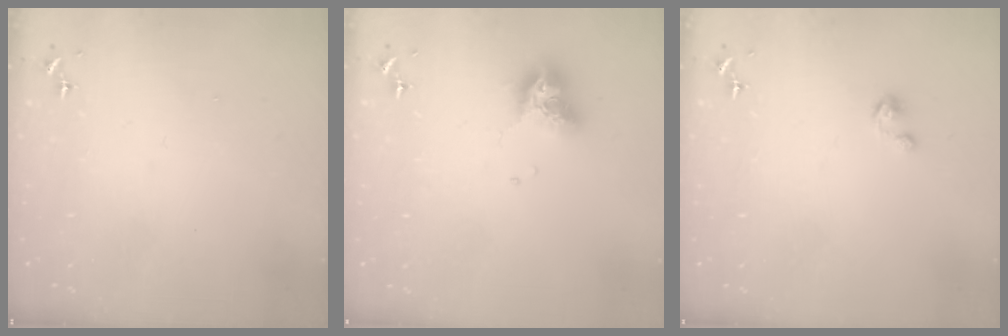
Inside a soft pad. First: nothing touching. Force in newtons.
{"total": 10.0, "press": 10.0, "slide": 1.2}
{"total": 2.2, "press": 2.2, "slide": 0.2}